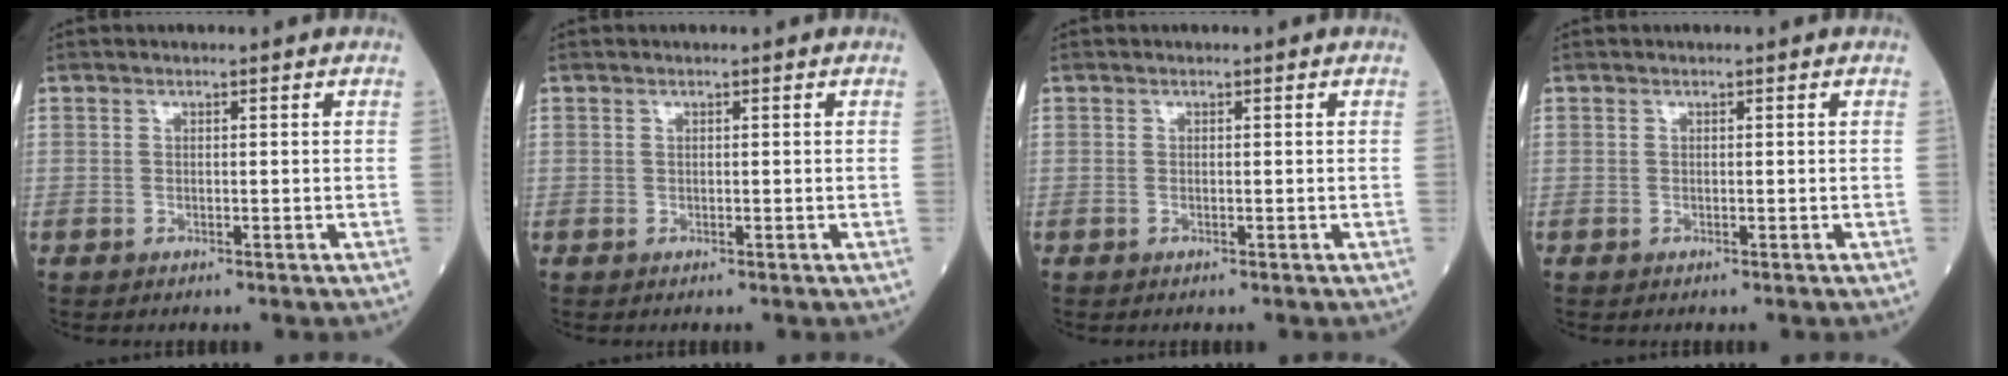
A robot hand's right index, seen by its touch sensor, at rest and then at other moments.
{"total": 0.0}
{"total": 0.0}
{"total": 0.0}